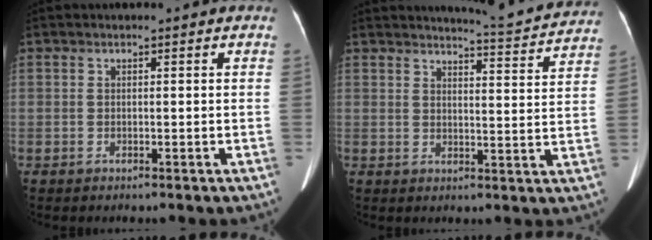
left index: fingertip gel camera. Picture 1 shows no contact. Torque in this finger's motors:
{"motor_torque": [0.23, -0.34, 0.00, 0.01]}